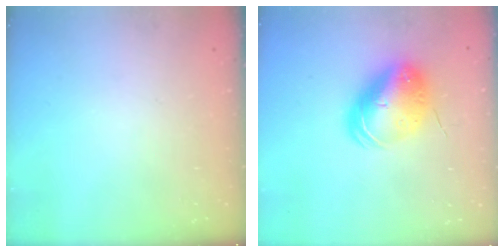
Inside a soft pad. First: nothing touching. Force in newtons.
{"total": 12.1, "press": 11.9, "slide": 2.3}